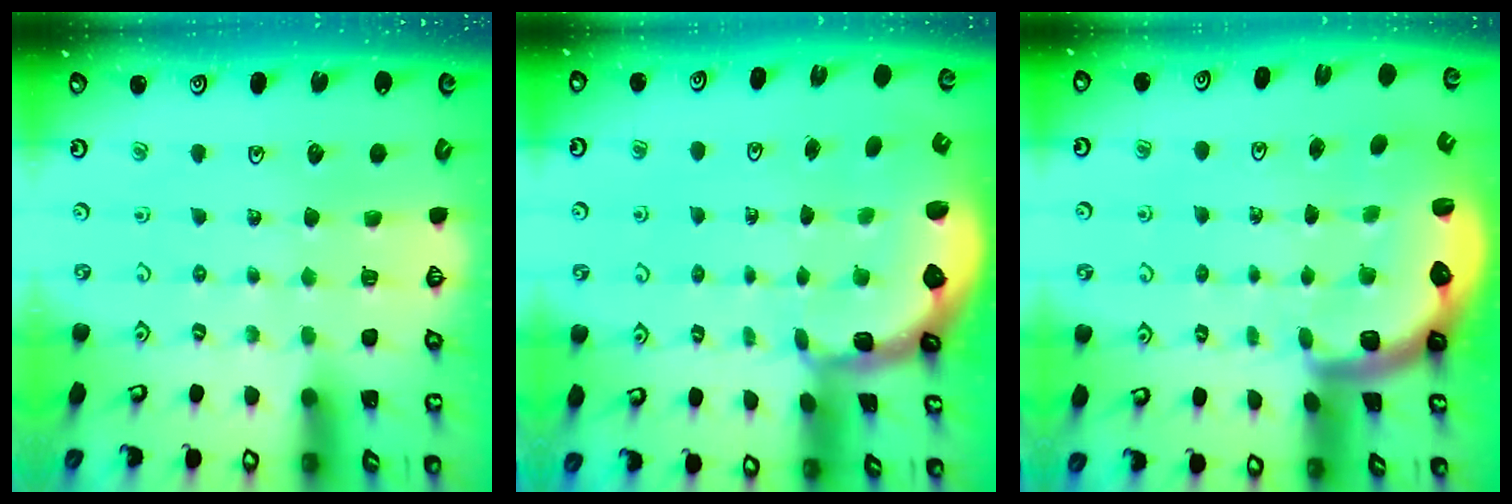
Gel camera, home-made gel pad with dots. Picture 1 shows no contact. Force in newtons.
{"total": 2.3, "press": 1.5, "slide": 1.8}
{"total": 2.8, "press": 2.5, "slide": 1.4}